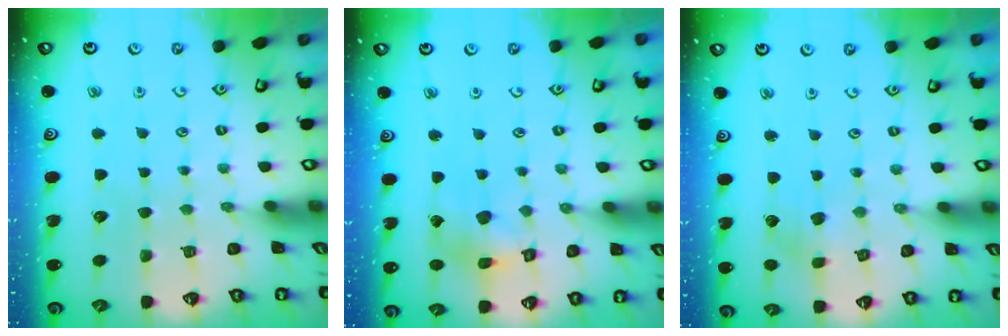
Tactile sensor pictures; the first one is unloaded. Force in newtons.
{"total": 7.4, "press": 7.3, "slide": 0.8}
{"total": 2.7, "press": 2.7, "slide": 0.4}